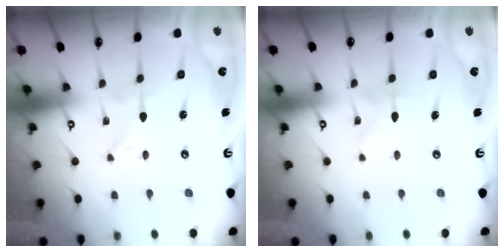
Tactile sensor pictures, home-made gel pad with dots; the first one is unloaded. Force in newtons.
{"total": 3.2, "press": 3.1, "slide": 0.2}